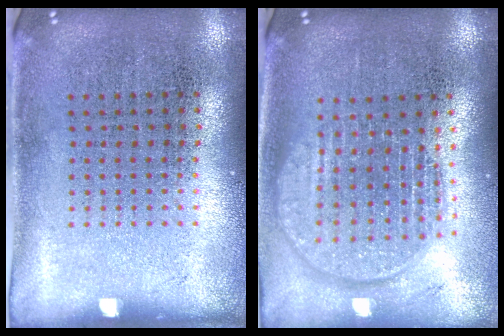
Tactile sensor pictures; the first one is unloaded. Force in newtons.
{"total": 1.9, "press": 1.6, "slide": 1.0}